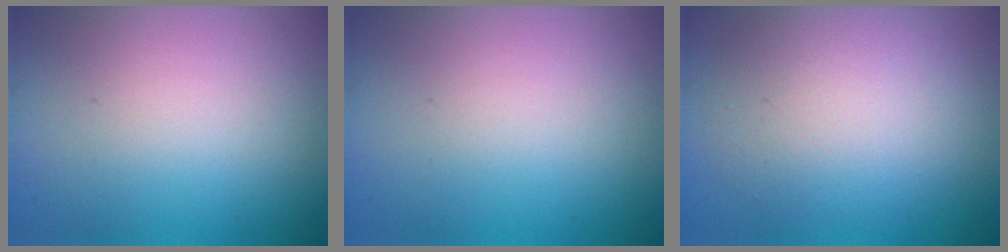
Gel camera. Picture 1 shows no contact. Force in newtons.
{"total": 0.0}
{"total": 5.9, "press": 5.8, "slide": 0.4}